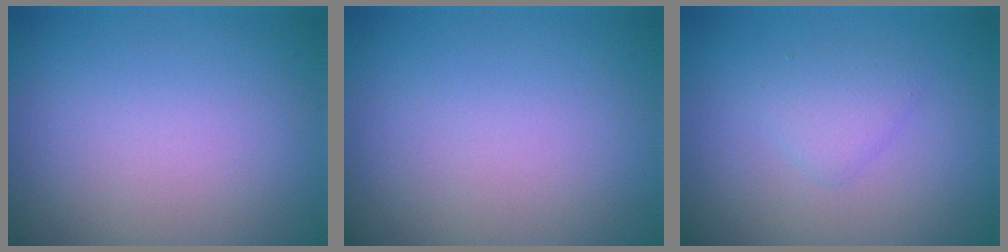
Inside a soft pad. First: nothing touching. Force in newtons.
{"total": 0.0}
{"total": 1.5, "press": 1.5, "slide": 0.1}